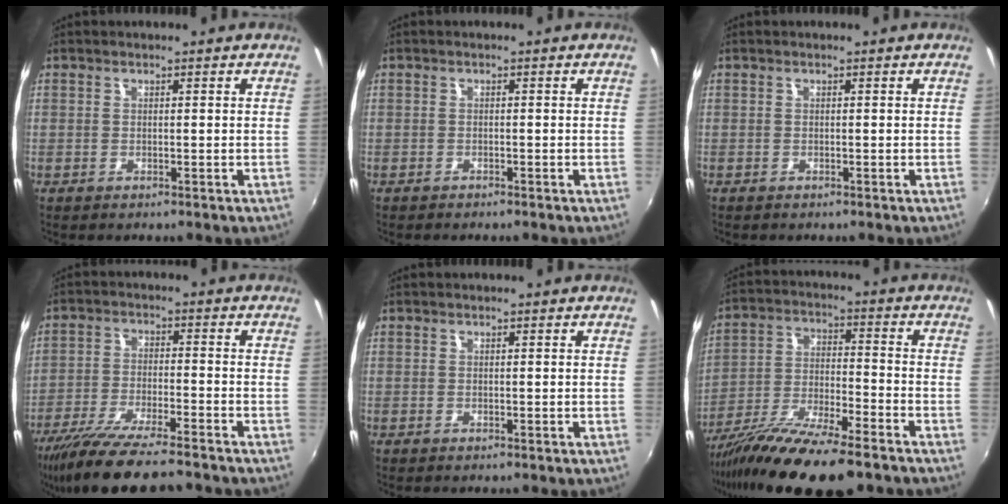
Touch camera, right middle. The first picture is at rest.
{"total": 0.8, "force": [-0.7, 0.1, 0.1], "torque": [-0.007, -0.003, -0.013]}
{"total": 0.0}
{"total": 14.5, "force": [-12.2, 1.8, 7.7], "torque": [-0.162, -0.037, -0.206]}
{"total": 0.0}
{"total": 16.7, "force": [-12.9, 2.3, 10.3], "torque": [-0.202, -0.044, -0.229]}